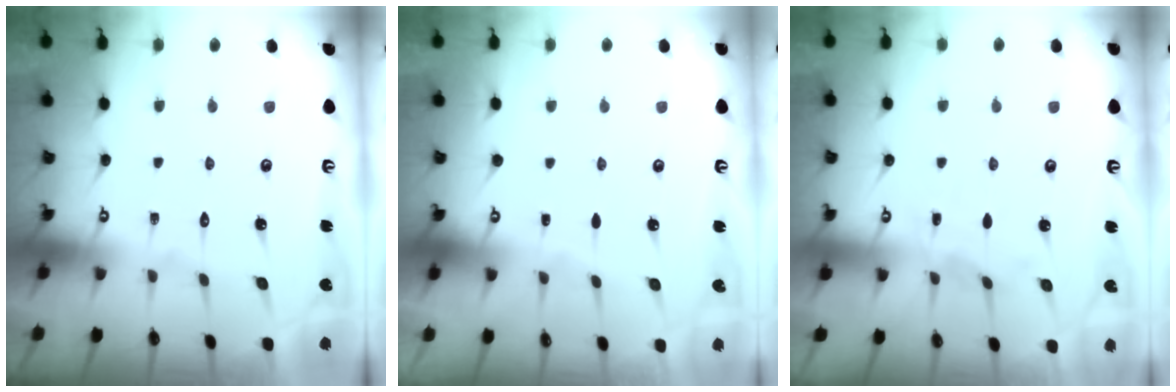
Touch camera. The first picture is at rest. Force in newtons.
{"total": 2.4, "press": 2.4, "slide": 0.3}
{"total": 3.8, "press": 3.8, "slide": 0.4}